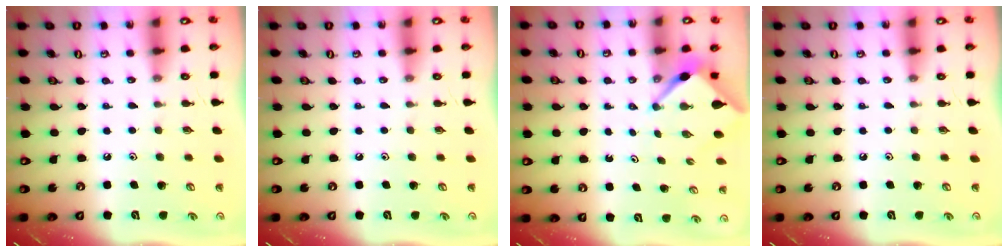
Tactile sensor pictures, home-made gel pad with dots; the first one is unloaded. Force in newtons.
{"total": 0.0}
{"total": 3.0, "press": 3.0, "slide": 0.3}
{"total": 0.0}